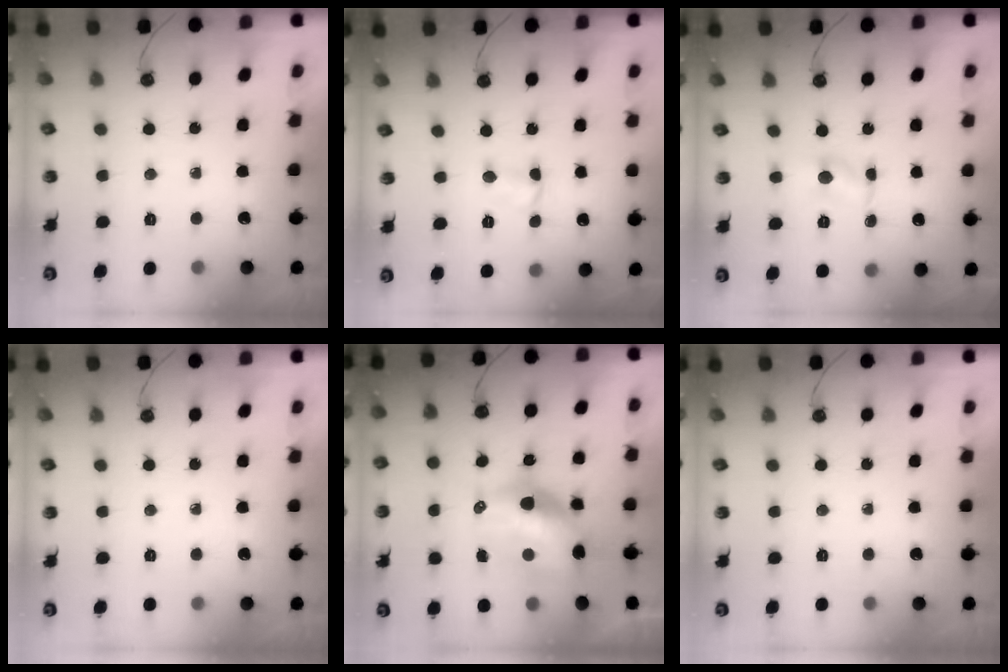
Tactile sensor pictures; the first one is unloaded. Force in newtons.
{"total": 2.2, "press": 2.2, "slide": 0.4}
{"total": 3.8, "press": 3.8, "slide": 0.3}
{"total": 0.0}
{"total": 13.7, "press": 13.7, "slide": 1.0}
{"total": 0.0}